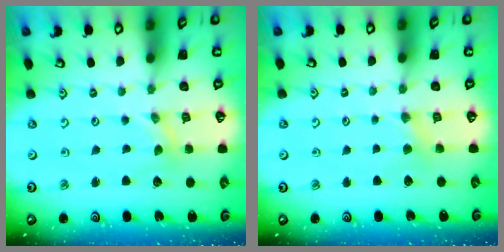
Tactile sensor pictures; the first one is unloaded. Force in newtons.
{"total": 3.0, "press": 2.9, "slide": 0.5}